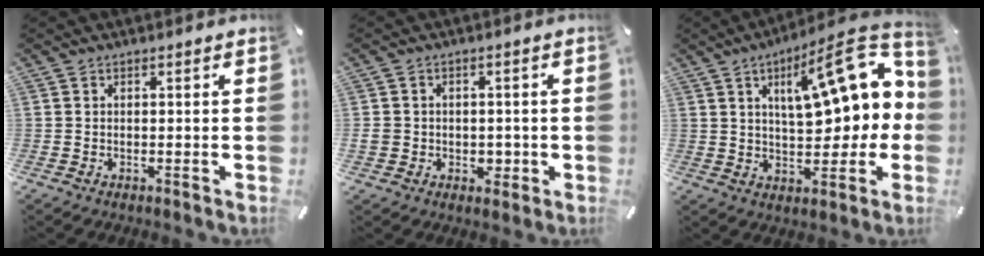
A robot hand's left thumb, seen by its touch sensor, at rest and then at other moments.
{"total": 4.5, "force": [-0.4, 4.3, 1.1], "torque": [-0.011, -0.001, -0.009]}
{"total": 19.8, "force": [6.8, 8.6, 16.5], "torque": [-0.224, -0.037, 0.105]}